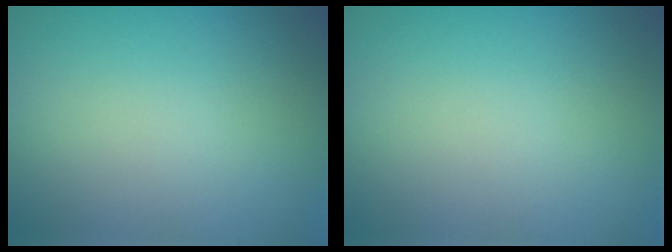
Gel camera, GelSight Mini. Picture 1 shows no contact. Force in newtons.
{"total": 0.0}